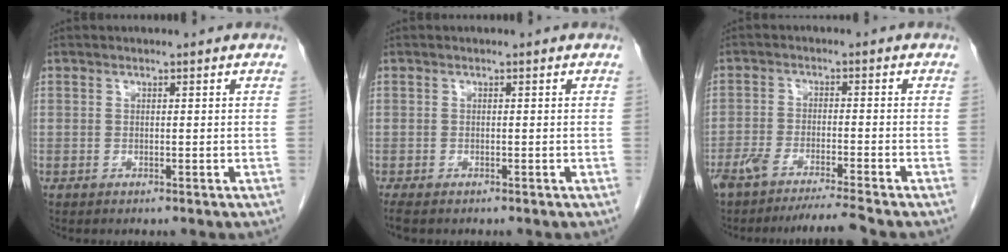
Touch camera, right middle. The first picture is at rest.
{"total": 2.3, "force": [-1.8, 0.8, 1.1], "torque": [-0.022, -0.007, -0.025]}
{"total": 7.8, "force": [-6.8, -1.2, 3.6], "torque": [-0.047, -0.018, -0.112]}